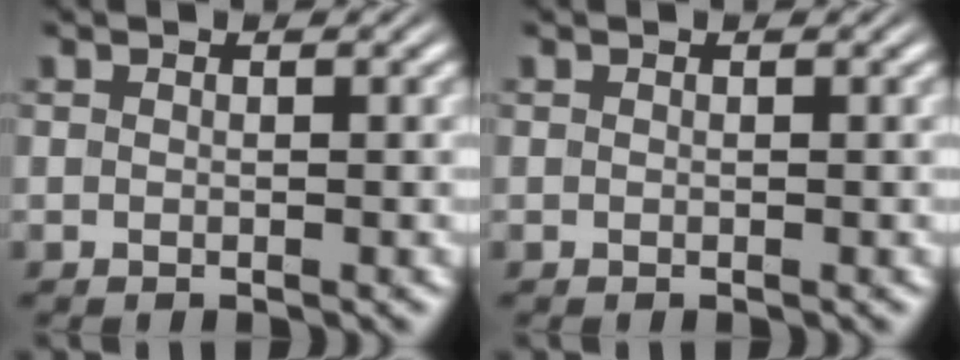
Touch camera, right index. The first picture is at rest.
{"total": 0.0}